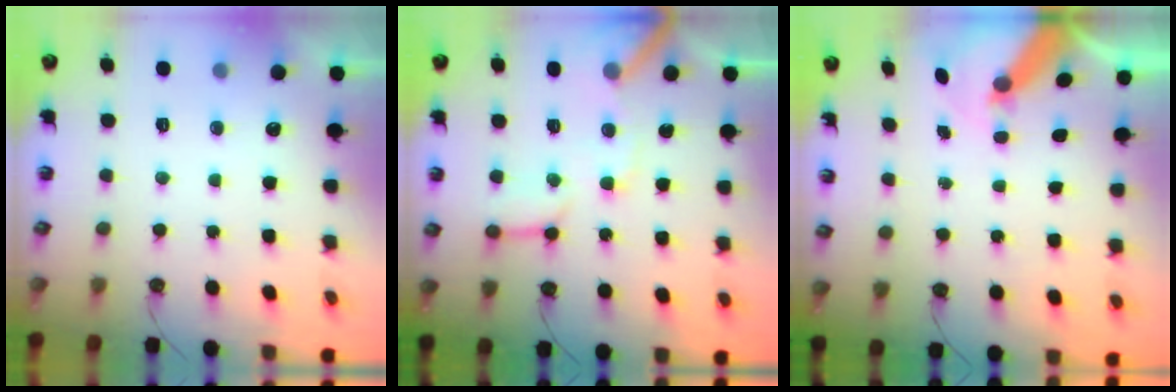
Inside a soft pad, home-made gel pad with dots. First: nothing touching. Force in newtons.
{"total": 12.0, "press": 11.9, "slide": 1.6}
{"total": 8.3, "press": 8.3, "slide": 0.8}